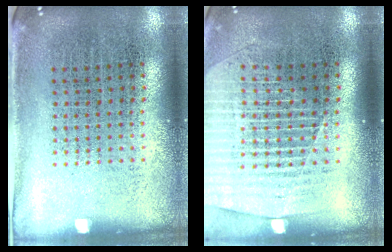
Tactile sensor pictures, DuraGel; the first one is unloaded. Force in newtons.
{"total": 1.5, "press": 1.4, "slide": 0.5}